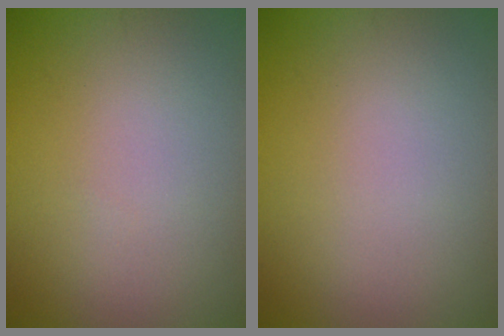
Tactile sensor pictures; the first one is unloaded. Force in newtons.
{"total": 0.0}